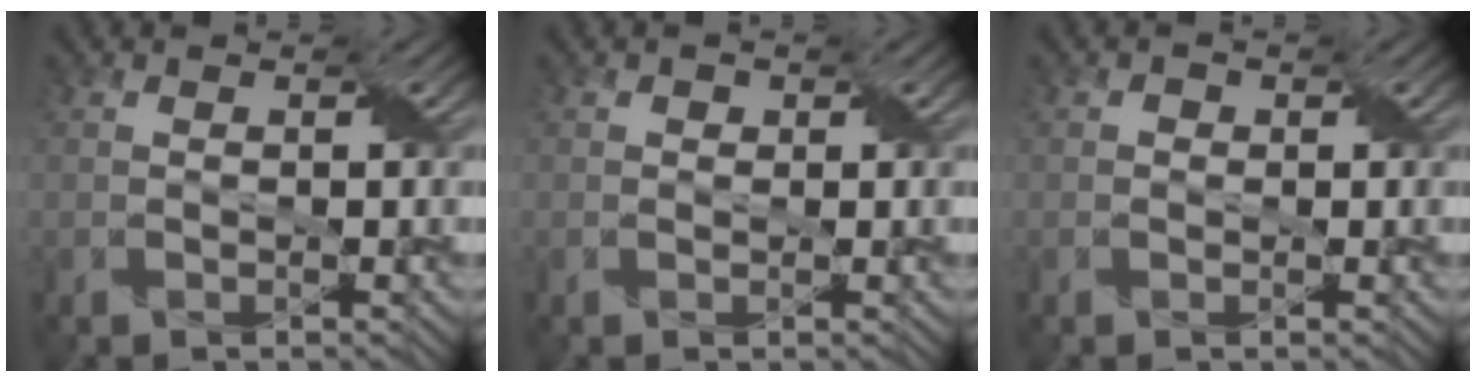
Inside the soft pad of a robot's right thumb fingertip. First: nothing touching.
{"total": 0.7, "force": [0.2, 0.6, 0.1], "torque": [-0.002, -0.002, 0.000]}
{"total": 0.7, "force": [0.0, 0.7, 0.2], "torque": [-0.003, -0.002, -0.004]}